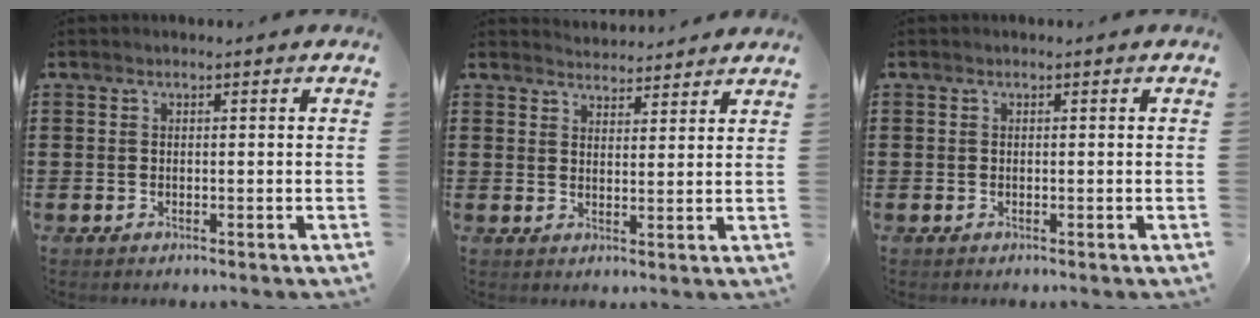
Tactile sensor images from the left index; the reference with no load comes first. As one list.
[{"total": 3.2, "force": [3.2, 0.2, -0.2], "torque": [-0.006, -0.012, 0.060]}, {"total": 0.0}]